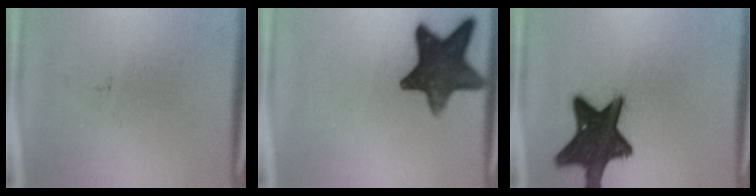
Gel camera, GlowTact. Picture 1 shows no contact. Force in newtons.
{"total": 14.0}
{"total": 17.4}